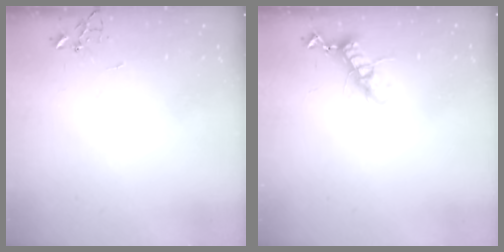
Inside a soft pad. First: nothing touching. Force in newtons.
{"total": 11.1, "press": 11.1, "slide": 0.3}